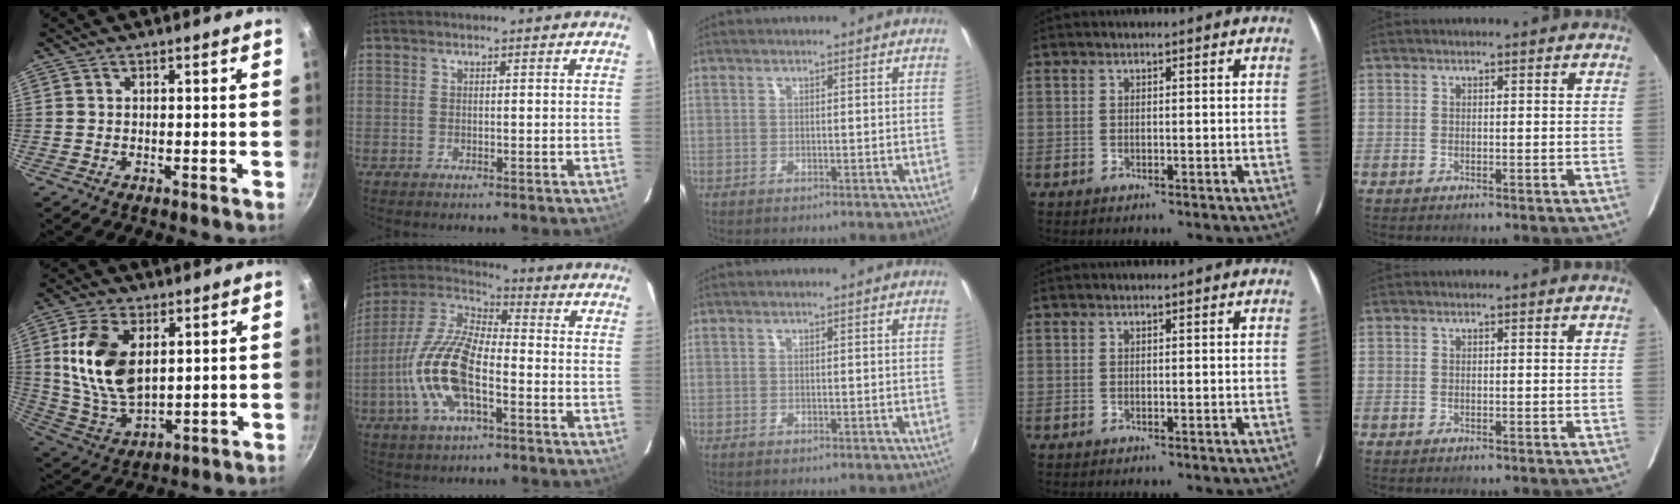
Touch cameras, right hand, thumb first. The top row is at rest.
{"thumb": {"total": 15.5, "force": [3.7, 9.1, 12.0], "torque": [-0.215, -0.020, 0.083]}, "index": {"total": 16.0, "force": [-4.8, 6.4, 13.8], "torque": [-0.290, -0.001, -0.099]}}